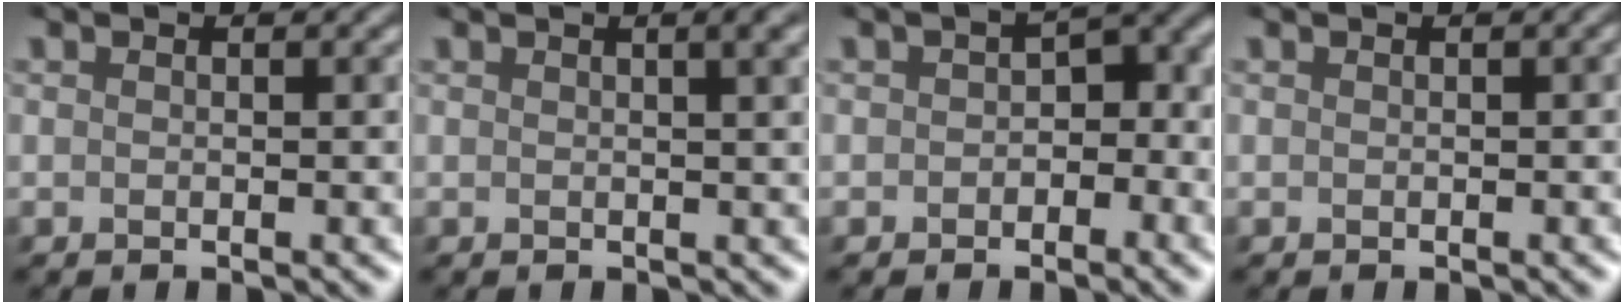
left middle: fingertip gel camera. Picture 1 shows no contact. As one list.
[{"total": 2.6, "force": [0.8, 1.0, 2.2], "torque": [-0.008, 0.010, -0.005]}, {"total": 2.9, "force": [-1.2, 2.0, 1.8], "torque": [-0.010, 0.009, -0.030]}, {"total": 0.6, "force": [-0.2, 0.2, 0.5], "torque": [-0.002, 0.005, -0.006]}]